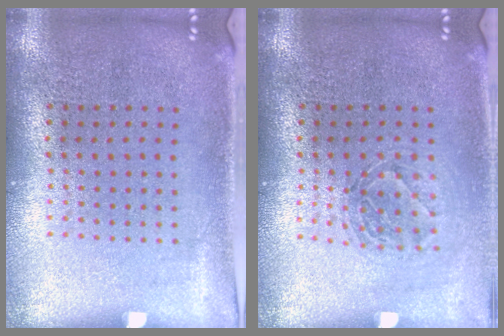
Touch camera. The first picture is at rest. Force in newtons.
{"total": 1.3, "press": 1.1, "slide": 0.8}